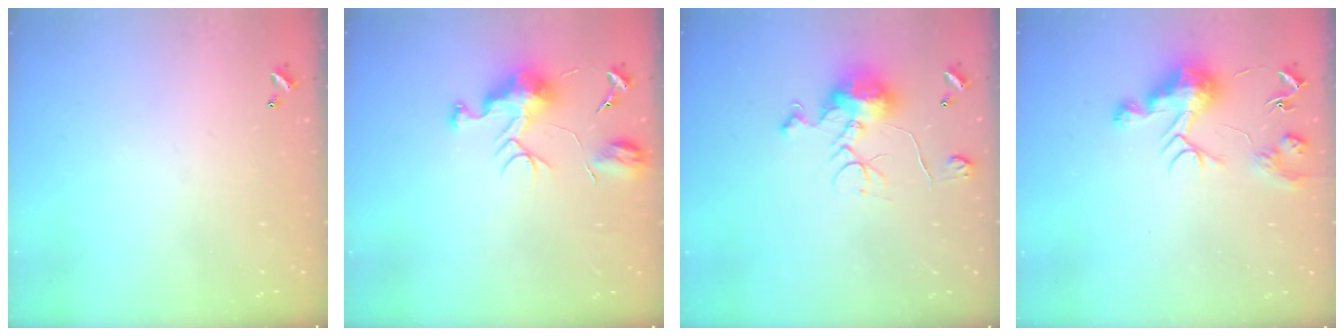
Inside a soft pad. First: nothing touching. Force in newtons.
{"total": 8.7, "press": 8.7, "slide": 0.7}
{"total": 13.7, "press": 13.7, "slide": 0.1}
{"total": 10.0, "press": 10.0, "slide": 0.3}